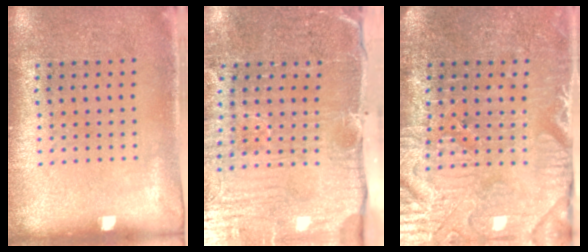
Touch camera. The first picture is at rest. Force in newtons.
{"total": 5.3, "press": 4.4, "slide": 2.9}
{"total": 4.0, "press": 3.9, "slide": 1.0}